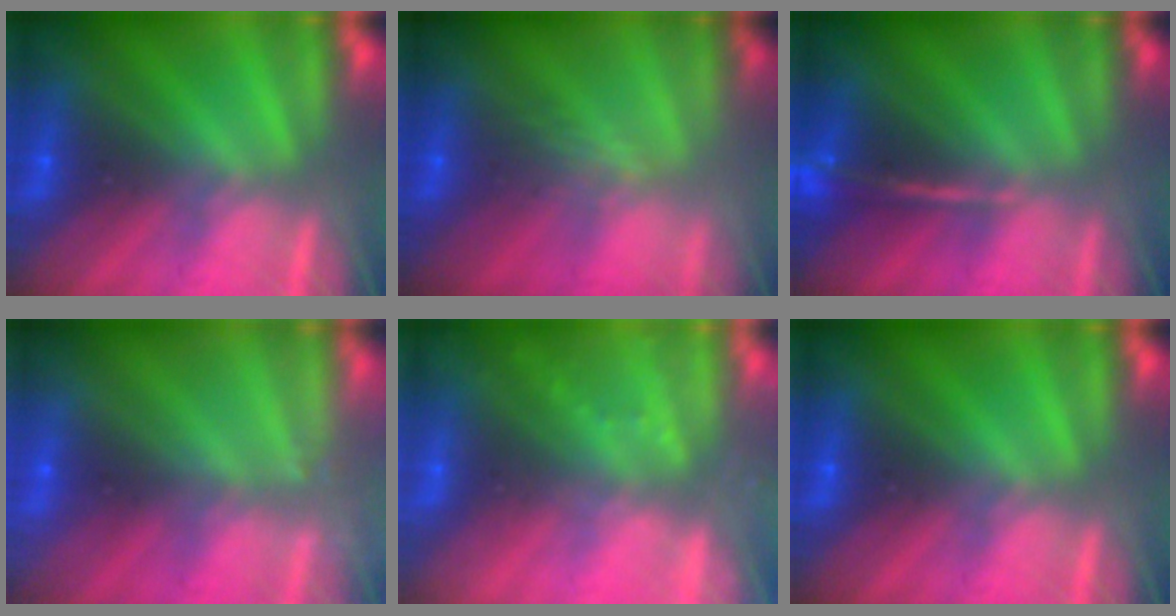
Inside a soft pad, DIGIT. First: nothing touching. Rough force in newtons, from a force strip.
{"total": 2.9}
{"total": 2.4}
{"total": 2.4}
{"total": 2.3}
{"total": 0.0}